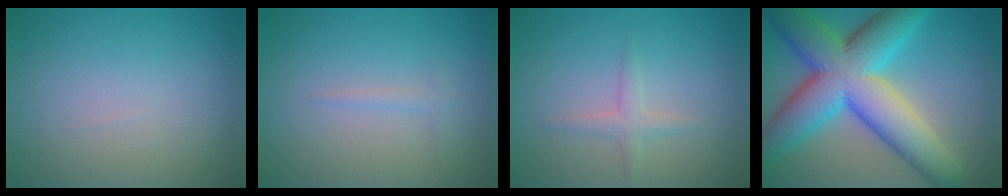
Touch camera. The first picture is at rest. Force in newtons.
{"total": 0.7, "press": 0.7, "slide": 0.0}
{"total": 1.4, "press": 1.4, "slide": 0.1}
{"total": 13.3, "press": 13.3, "slide": 0.5}